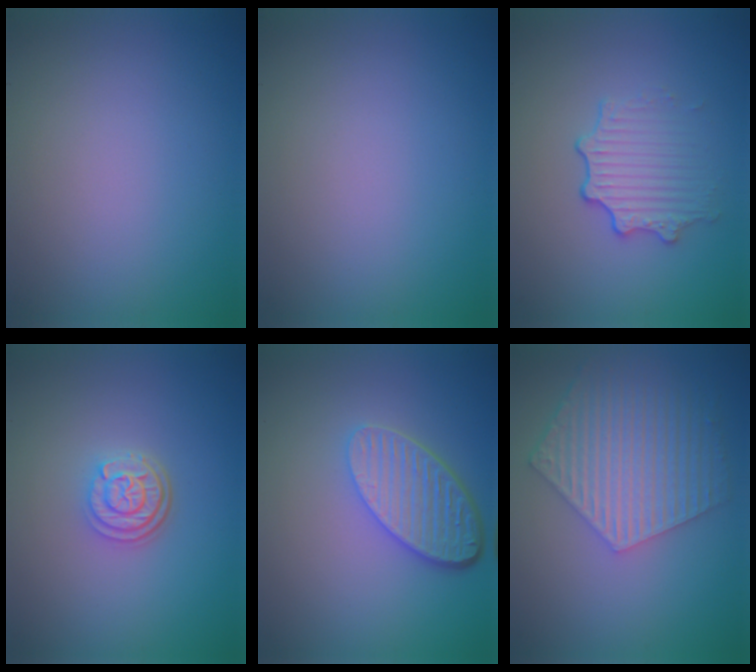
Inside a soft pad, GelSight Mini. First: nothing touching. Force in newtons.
{"total": 0.0}
{"total": 3.2, "press": 2.7, "slide": 1.8}
{"total": 2.9, "press": 2.4, "slide": 1.7}
{"total": 5.3, "press": 3.9, "slide": 3.7}
{"total": 6.2, "press": 4.5, "slide": 4.2}